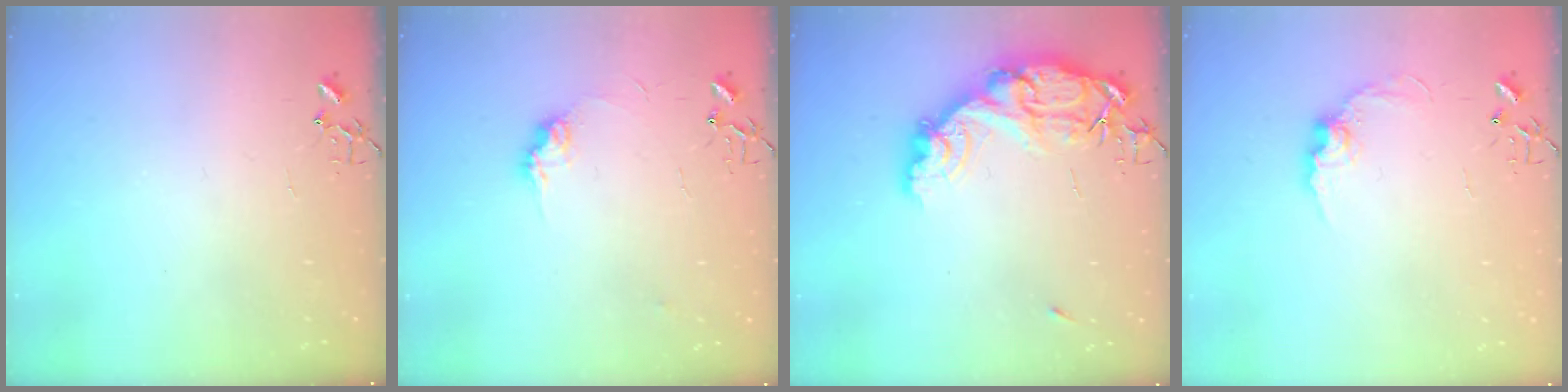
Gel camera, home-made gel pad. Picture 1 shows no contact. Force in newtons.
{"total": 8.9, "press": 8.9, "slide": 0.5}
{"total": 15.2, "press": 15.1, "slide": 1.5}
{"total": 9.0, "press": 9.0, "slide": 0.5}